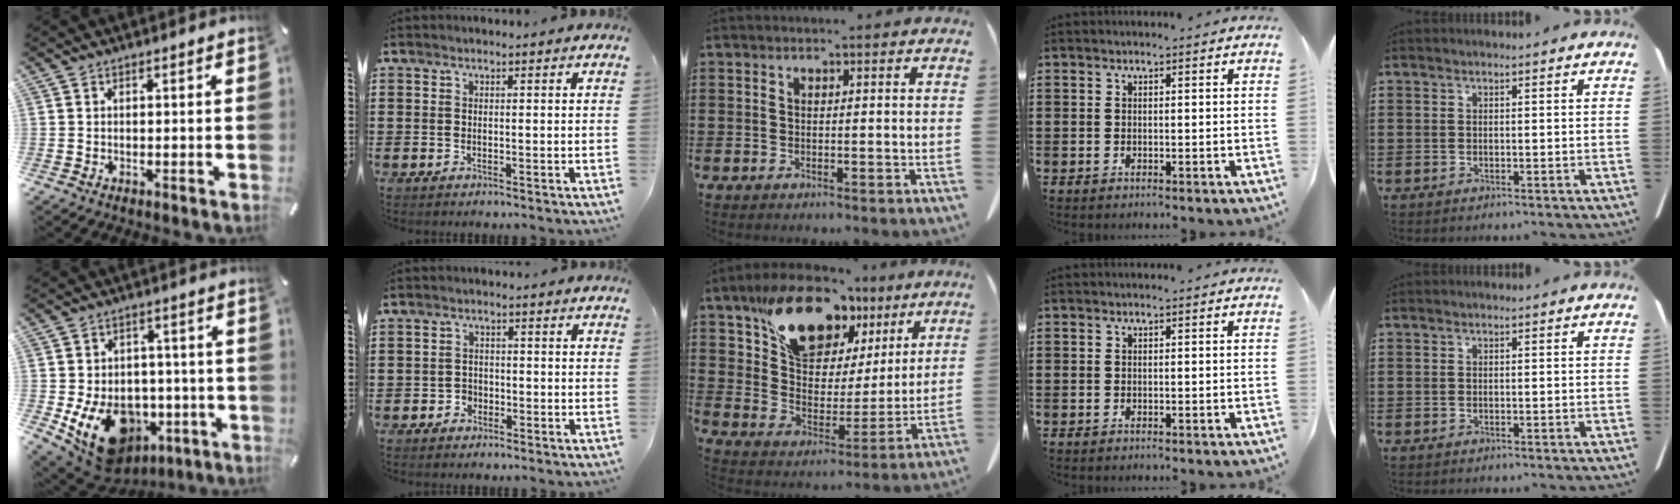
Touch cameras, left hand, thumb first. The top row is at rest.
{"thumb": {"total": 15.9, "force": [-5.6, 11.8, 9.0], "torque": [-0.148, 0.022, -0.081]}, "index": {"total": 1.8, "force": [-1.2, 1.3, 0.0], "torque": [-0.007, 0.002, -0.029]}, "middle": {"total": 15.1, "force": [11.2, 7.2, 7.1], "torque": [-0.167, -0.048, 0.204]}}